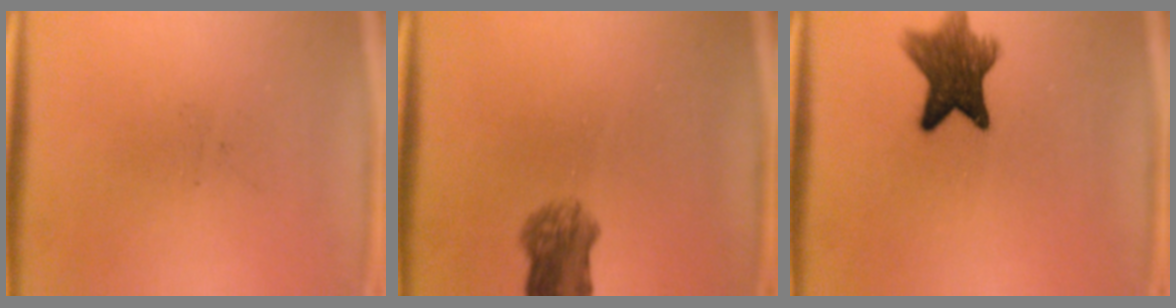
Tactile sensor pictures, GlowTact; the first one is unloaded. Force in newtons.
{"total": 5.1}
{"total": 9.1}